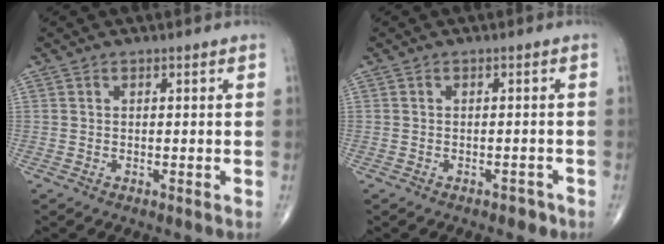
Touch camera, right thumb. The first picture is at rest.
{"total": 1.6, "force": [-1.2, 0.9, 0.6], "torque": [-0.005, 0.008, -0.014]}